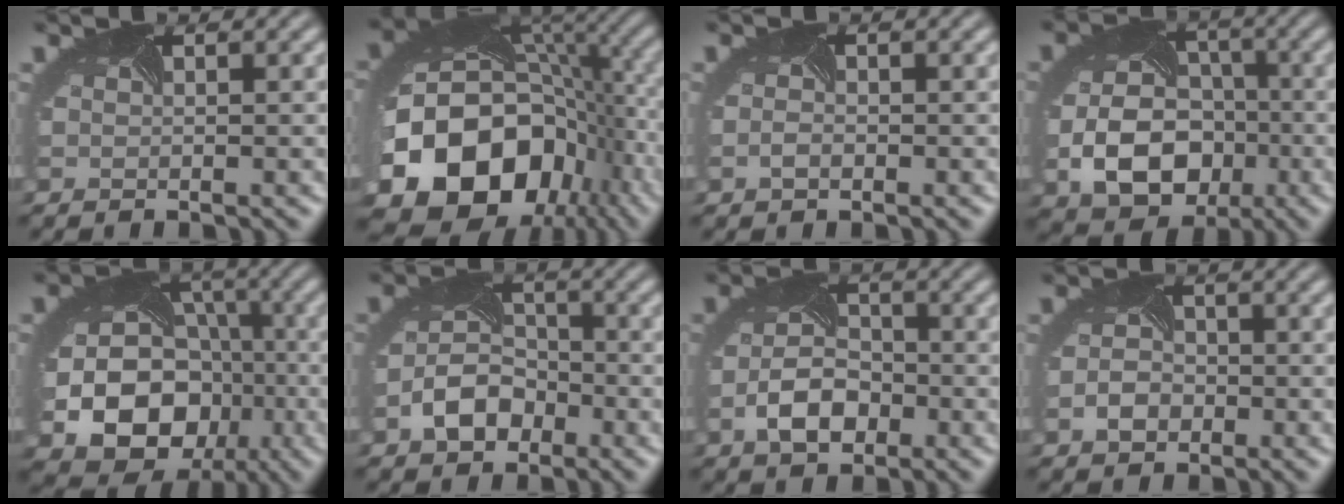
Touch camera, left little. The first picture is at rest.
{"total": 18.1, "force": [-5.8, 13.4, 10.7], "torque": [-0.217, -0.050, -0.078]}
{"total": 0.8, "force": [-0.5, 0.4, 0.4], "torque": [-0.013, -0.004, -0.011]}
{"total": 8.4, "force": [-2.4, 6.3, 5.0], "torque": [-0.096, -0.023, -0.037]}
{"total": 15.8, "force": [-4.4, 13.2, 7.4], "torque": [-0.155, -0.046, -0.074]}
{"total": 4.3, "force": [-2.1, 3.0, 2.3], "torque": [-0.045, -0.005, -0.042]}
{"total": 4.4, "force": [-1.7, 2.8, 2.9], "torque": [-0.062, -0.007, -0.035]}
{"total": 2.3, "force": [-1.0, 1.8, 1.1], "torque": [-0.021, -0.002, -0.021]}